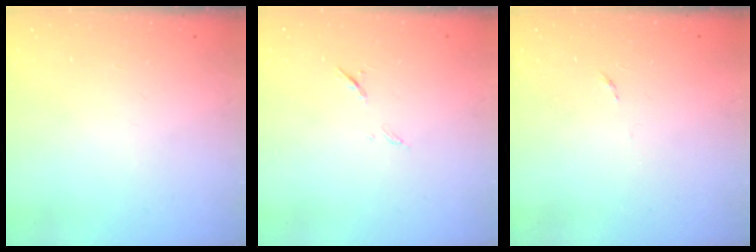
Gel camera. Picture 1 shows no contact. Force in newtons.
{"total": 6.2, "press": 6.2, "slide": 0.8}
{"total": 2.6, "press": 2.6, "slide": 0.4}